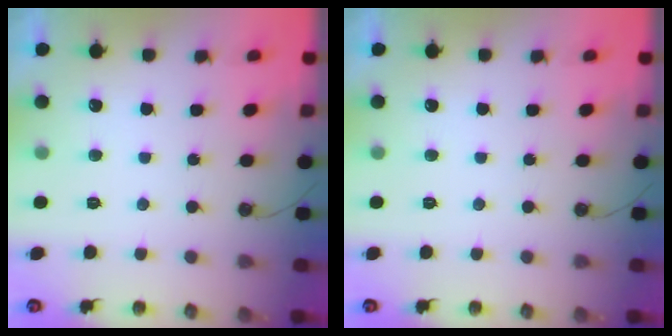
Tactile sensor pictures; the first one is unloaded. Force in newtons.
{"total": 0.0}